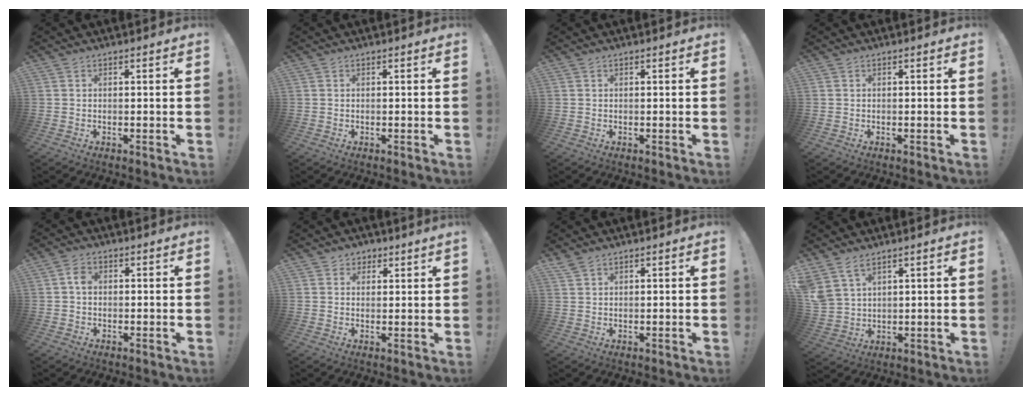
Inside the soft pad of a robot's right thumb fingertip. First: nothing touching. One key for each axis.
{"total": 0.0}
{"total": 0.0}
{"total": 0.0}
{"total": 3.4, "fx": -0.1, "fy": 2.7, "fz": 2.1, "tx": -0.038, "ty": 0.010, "tz": -0.002}
{"total": 2.6, "fx": 1.9, "fy": 1.6, "fz": 0.3, "tx": 0.000, "ty": -0.010, "tz": 0.034}
{"total": 2.0, "fx": 1.6, "fy": 0.4, "fz": 1.1, "tx": -0.018, "ty": -0.009, "tz": 0.029}
{"total": 6.1, "fx": 4.7, "fy": 2.8, "fz": 2.7, "tx": -0.064, "ty": -0.016, "tz": 0.096}